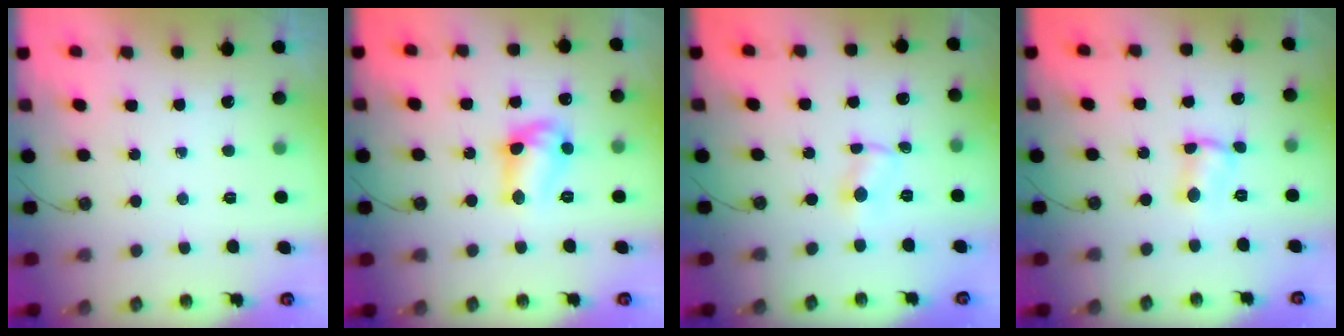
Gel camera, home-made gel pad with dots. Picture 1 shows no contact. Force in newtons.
{"total": 11.3, "press": 11.3, "slide": 0.9}
{"total": 1.0, "press": 0.9, "slide": 0.1}
{"total": 2.6, "press": 2.6, "slide": 0.2}